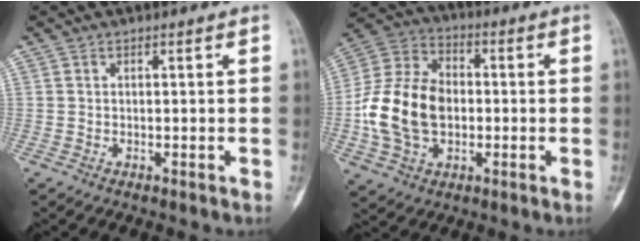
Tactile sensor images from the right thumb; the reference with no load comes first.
{"total": 17.0, "force": [-1.8, 12.0, 11.9], "torque": [-0.220, 0.027, -0.032]}